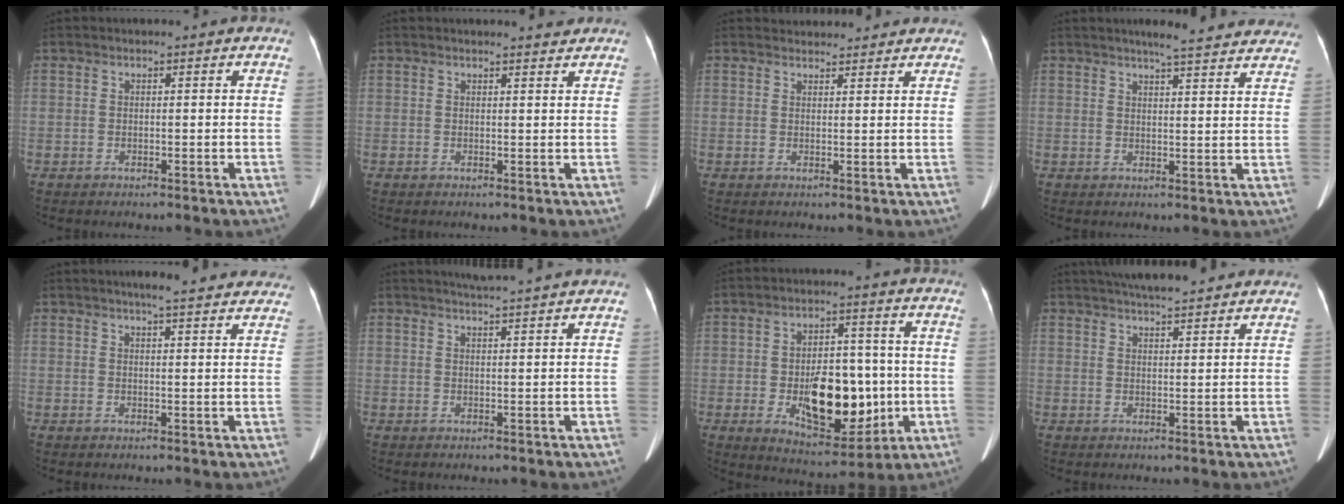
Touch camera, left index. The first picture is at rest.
{"total": 1.8, "force": [1.8, 0.0, 0.2], "torque": [-0.007, -0.008, 0.021]}
{"total": 5.2, "force": [5.0, 1.2, 0.5], "torque": [-0.004, 0.024, 0.058]}
{"total": 13.5, "force": [12.3, 1.4, 5.5], "torque": [-0.058, 0.001, 0.132]}
{"total": 11.7, "force": [10.4, 1.4, 5.2], "torque": [-0.055, 0.006, 0.108]}
{"total": 7.9, "force": [7.1, -1.2, 3.1], "torque": [-0.050, 0.015, 0.091]}
{"total": 13.5, "force": [-2.4, 6.8, 11.4], "torque": [-0.180, -0.003, -0.024]}
{"total": 10.8, "force": [9.6, 1.0, 4.9], "torque": [-0.076, 0.021, 0.128]}